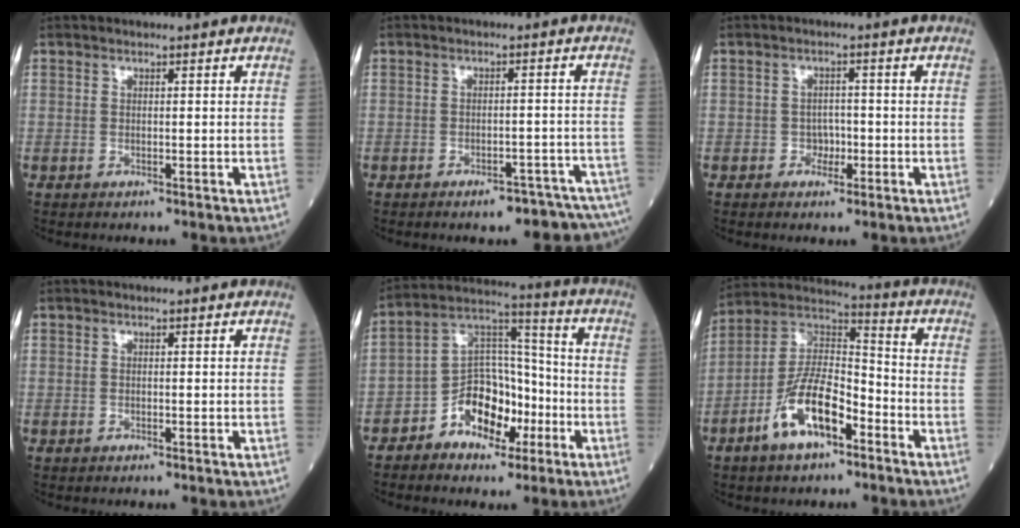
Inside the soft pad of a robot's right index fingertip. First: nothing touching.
{"total": 9.2, "force": [-8.2, 2.5, 3.3], "torque": [-0.017, 0.023, -0.093]}
{"total": 2.4, "force": [-0.9, 1.8, 1.2], "torque": [-0.011, 0.008, -0.015]}
{"total": 0.0}
{"total": 11.1, "force": [-5.1, 6.8, 7.1], "torque": [-0.131, 0.033, -0.086]}
{"total": 12.7, "force": [-6.2, 4.6, 10.0], "torque": [-0.206, 0.013, -0.116]}